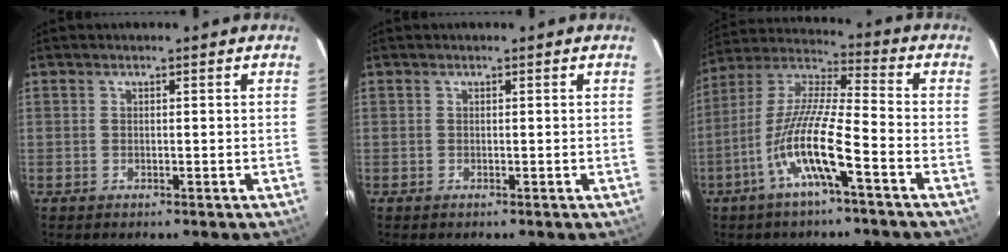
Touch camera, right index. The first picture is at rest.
{"total": 0.0}
{"total": 13.2, "force": [-6.1, 1.1, 11.6], "torque": [-0.231, -0.001, -0.123]}